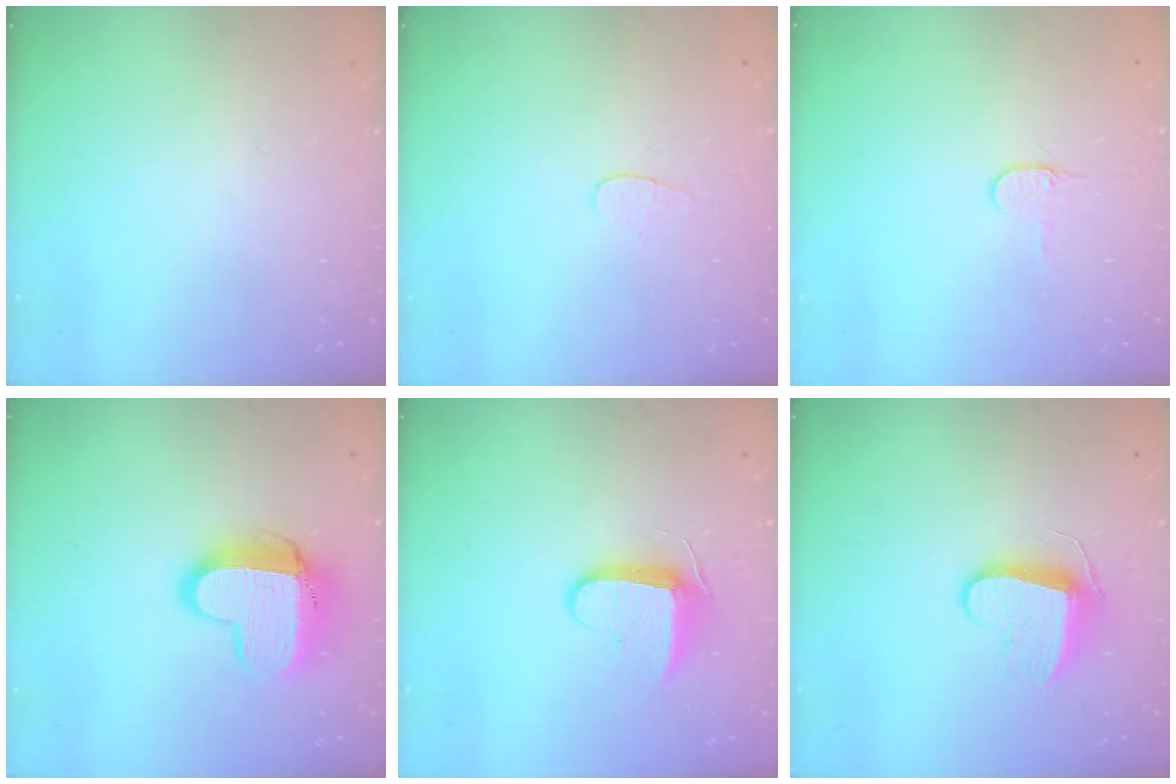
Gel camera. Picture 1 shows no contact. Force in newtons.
{"total": 4.1, "press": 4.1, "slide": 0.3}
{"total": 3.2, "press": 3.2, "slide": 0.3}
{"total": 13.0, "press": 13.0, "slide": 1.2}
{"total": 8.7, "press": 8.7, "slide": 0.9}
{"total": 9.0, "press": 9.0, "slide": 0.6}